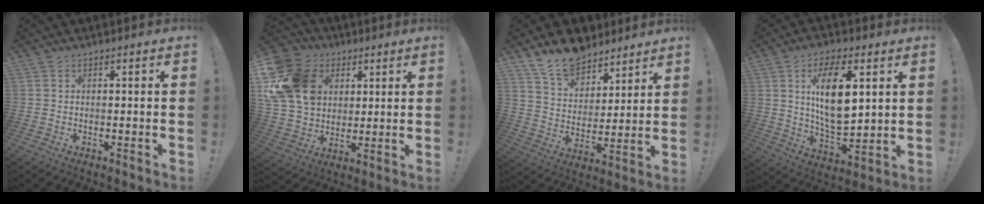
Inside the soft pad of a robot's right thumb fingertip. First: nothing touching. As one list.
[{"total": 19.8, "force": [6.0, 15.5, 10.8], "torque": [-0.196, -0.015, 0.122]}, {"total": 13.6, "force": [11.3, 6.7, 3.7], "torque": [-0.072, -0.085, 0.213]}, {"total": 15.4, "force": [4.9, 7.5, 12.5], "torque": [-0.213, -0.012, 0.082]}]